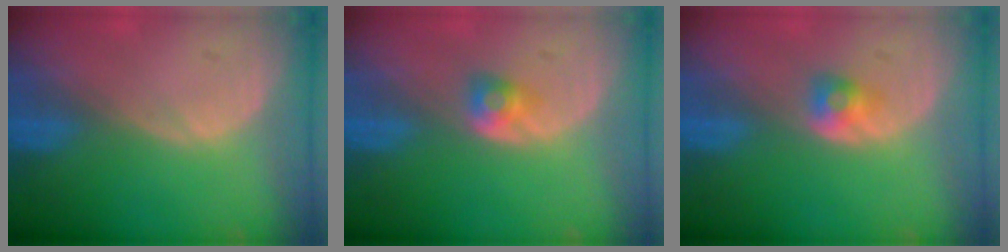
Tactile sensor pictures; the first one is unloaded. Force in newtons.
{"total": 2.7, "press": 2.4, "slide": 1.2}
{"total": 2.5, "press": 2.3, "slide": 1.1}